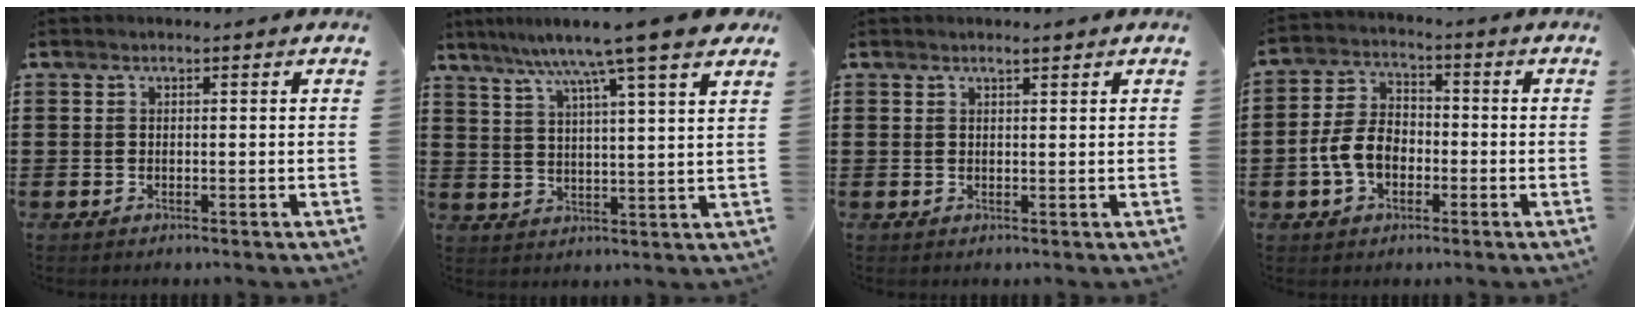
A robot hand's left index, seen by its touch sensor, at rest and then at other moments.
{"total": 9.2, "force": [7.3, -0.8, 5.6], "torque": [-0.125, -0.034, 0.115]}
{"total": 1.4, "force": [1.2, 0.2, 0.8], "torque": [-0.017, 0.001, 0.021]}
{"total": 6.6, "force": [-2.1, 4.5, 4.4], "torque": [-0.116, 0.003, -0.048]}